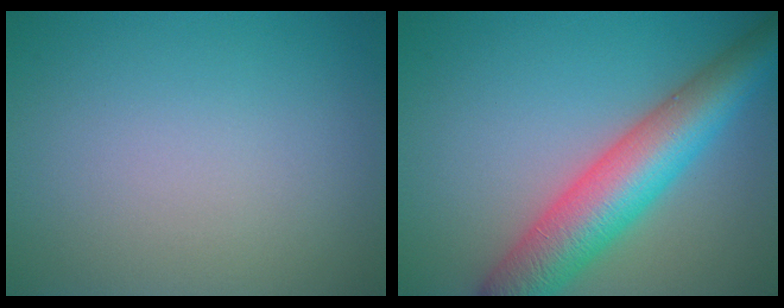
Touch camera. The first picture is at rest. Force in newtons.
{"total": 8.7, "press": 8.7, "slide": 0.2}